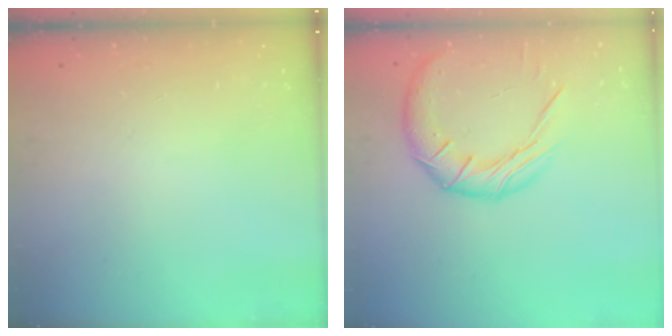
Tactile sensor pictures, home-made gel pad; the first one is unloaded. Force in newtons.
{"total": 13.7, "press": 13.7, "slide": 0.9}